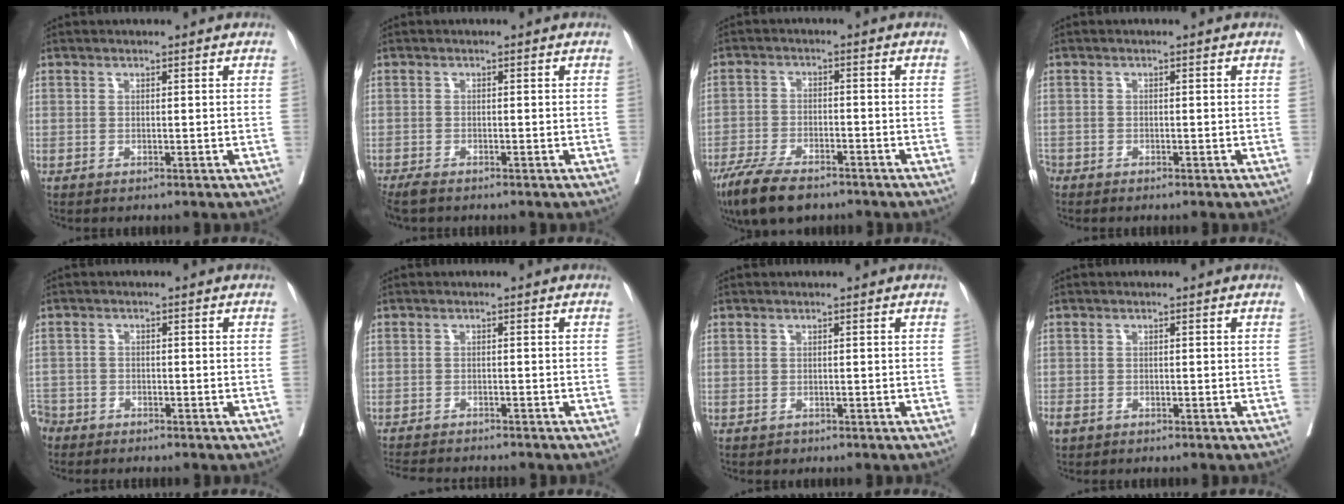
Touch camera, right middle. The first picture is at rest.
{"total": 3.3, "force": [-2.8, 0.8, 1.5], "torque": [-0.025, -0.009, -0.049]}
{"total": 9.8, "force": [-7.4, 3.0, 5.6], "torque": [-0.100, -0.017, -0.128]}
{"total": 2.0, "force": [-1.7, 1.0, 0.3], "torque": [-0.008, 0.000, -0.033]}
{"total": 4.5, "force": [-3.9, 2.3, 0.2], "torque": [-0.001, -0.001, -0.080]}
{"total": 9.5, "force": [-8.8, 1.4, 3.4], "torque": [-0.049, -0.011, -0.125]}
{"total": 0.8, "force": [-0.5, 0.6, 0.1], "torque": [-0.003, 0.002, -0.006]}
{"total": 2.1, "force": [-1.4, 1.3, 0.8], "torque": [-0.016, 0.000, -0.022]}